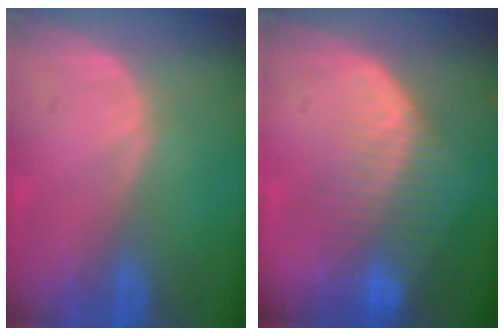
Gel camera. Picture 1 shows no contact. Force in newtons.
{"total": 8.4, "press": 7.1, "slide": 4.4}